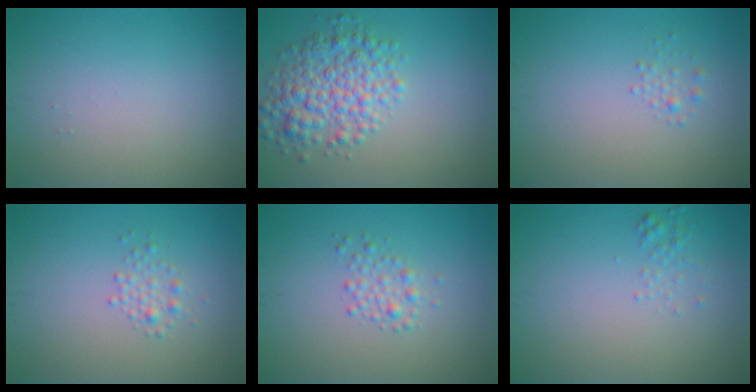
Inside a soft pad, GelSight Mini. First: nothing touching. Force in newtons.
{"total": 5.1, "press": 5.1, "slide": 0.1}
{"total": 0.9, "press": 0.9, "slide": 0.1}
{"total": 1.4, "press": 1.4, "slide": 0.1}
{"total": 1.6, "press": 1.6, "slide": 0.0}
{"total": 1.0, "press": 1.0, "slide": 0.0}